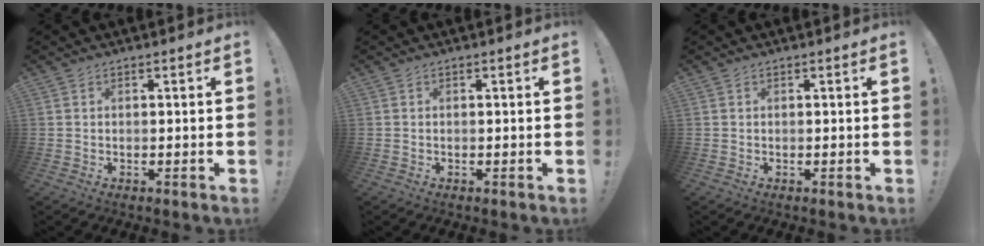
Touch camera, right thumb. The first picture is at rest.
{"total": 0.0}
{"total": 0.0}